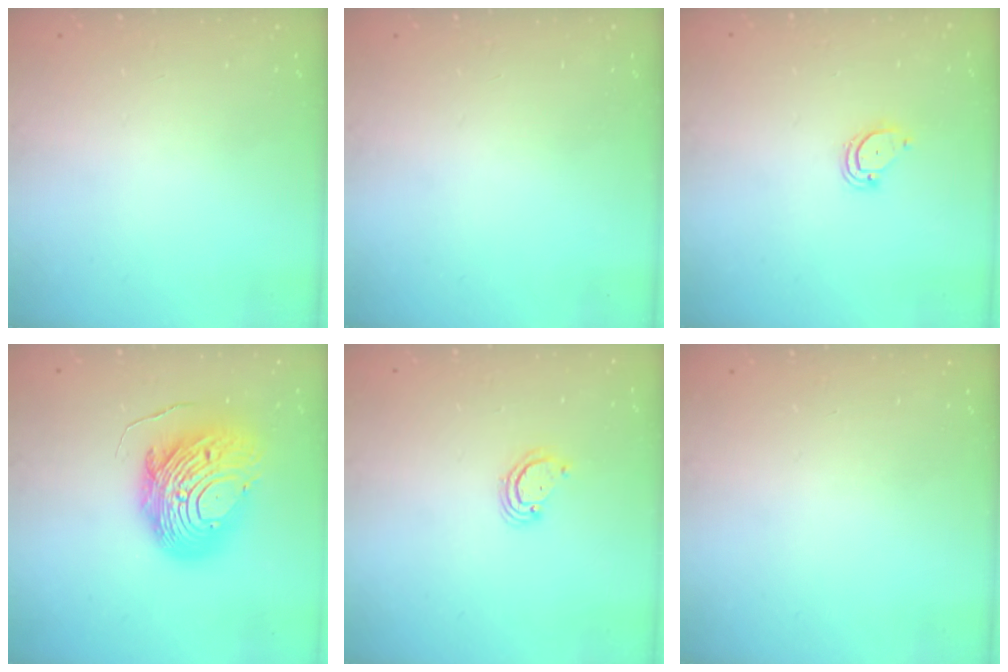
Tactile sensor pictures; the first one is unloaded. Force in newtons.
{"total": 0.0}
{"total": 2.9, "press": 2.9, "slide": 0.2}
{"total": 14.7, "press": 14.7, "slide": 1.1}
{"total": 2.6, "press": 2.6, "slide": 0.2}
{"total": 0.0}